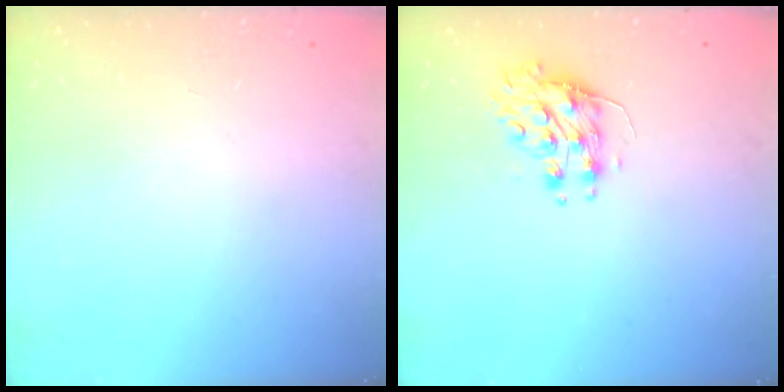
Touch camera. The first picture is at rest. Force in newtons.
{"total": 8.5, "press": 8.5, "slide": 0.2}